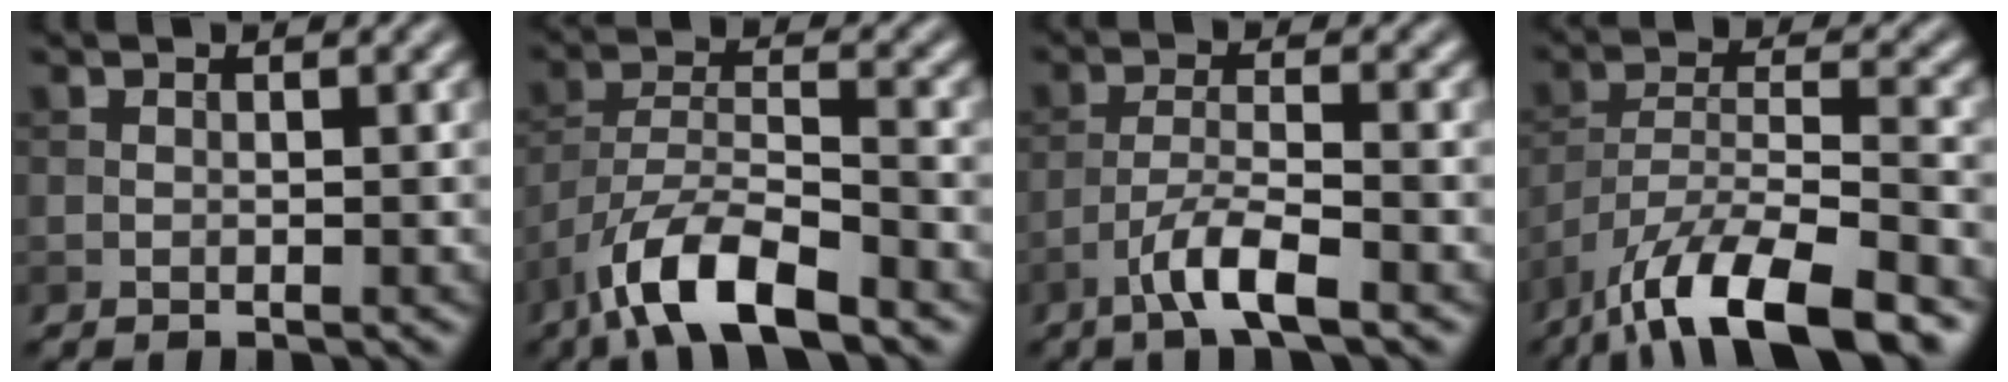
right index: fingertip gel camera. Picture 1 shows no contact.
{"total": 8.6, "force": [-6.0, 2.7, 5.6], "torque": [-0.095, 0.002, -0.115]}
{"total": 4.6, "force": [-2.9, 0.8, 3.5], "torque": [-0.066, 0.005, -0.060]}
{"total": 11.4, "force": [-8.5, 2.9, 7.0], "torque": [-0.114, 0.007, -0.154]}